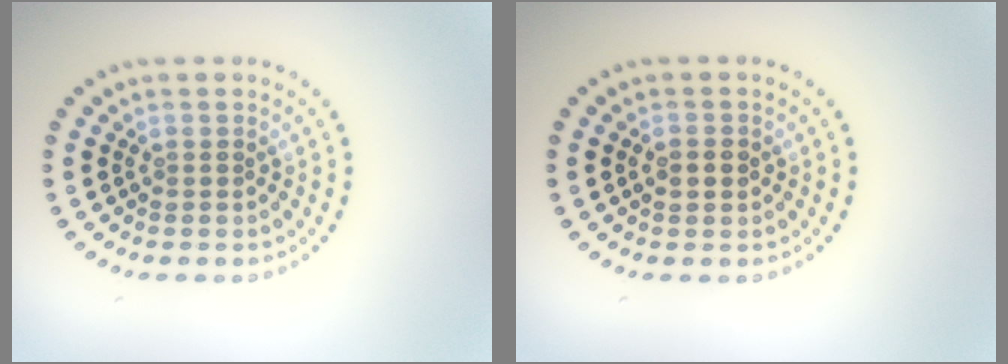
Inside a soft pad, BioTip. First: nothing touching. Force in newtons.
{"total": 1.8, "press": 1.8, "slide": 0.1}